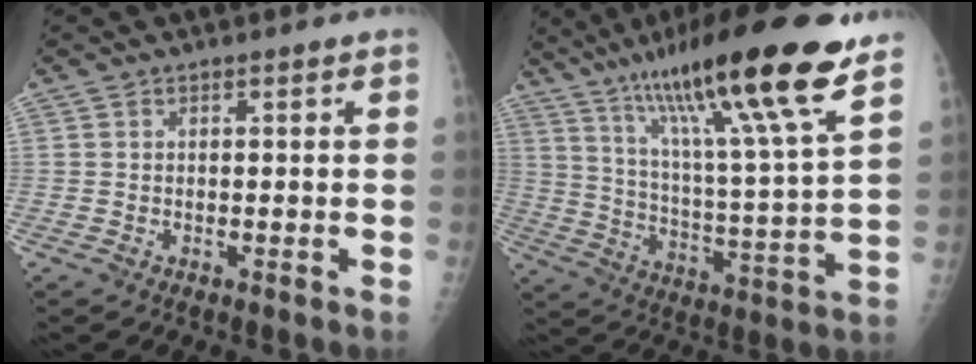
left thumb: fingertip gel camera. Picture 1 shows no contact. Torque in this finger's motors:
{"motor_torque": [1.15, 0.24, 1.44, -1.31, 0.42]}